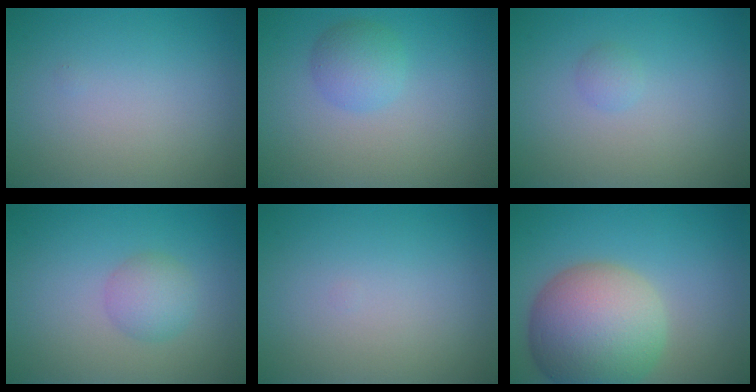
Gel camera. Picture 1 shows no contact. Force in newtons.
{"total": 2.4, "press": 2.4, "slide": 0.1}
{"total": 0.8, "press": 0.8, "slide": 0.0}
{"total": 2.2, "press": 2.2, "slide": 0.1}
{"total": 0.0}
{"total": 10.5, "press": 10.4, "slide": 0.7}